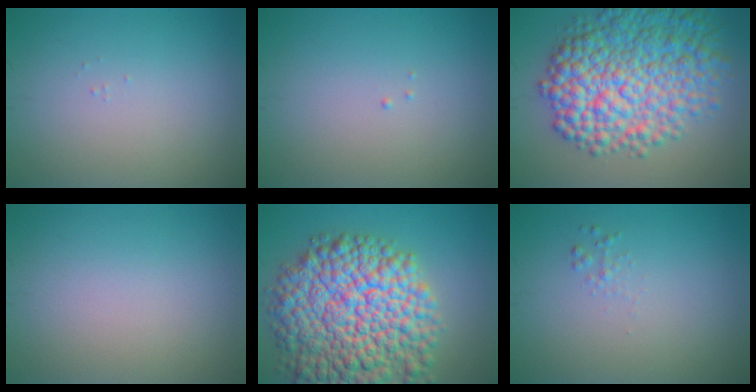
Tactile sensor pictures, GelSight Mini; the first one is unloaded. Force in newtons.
{"total": 0.0}
{"total": 11.2, "press": 11.2, "slide": 0.2}
{"total": 0.0}
{"total": 14.7, "press": 14.6, "slide": 0.7}
{"total": 0.6, "press": 0.6, "slide": 0.0}